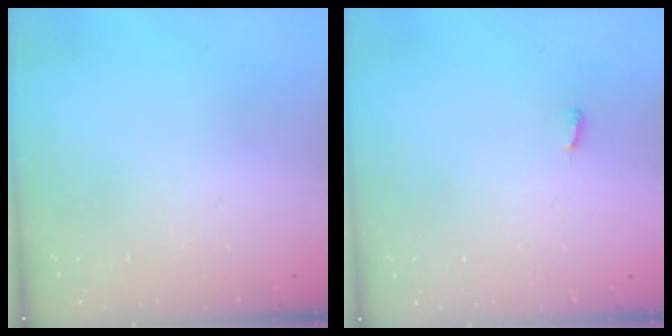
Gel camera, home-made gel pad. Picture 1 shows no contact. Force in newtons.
{"total": 2.6, "press": 2.6, "slide": 0.2}